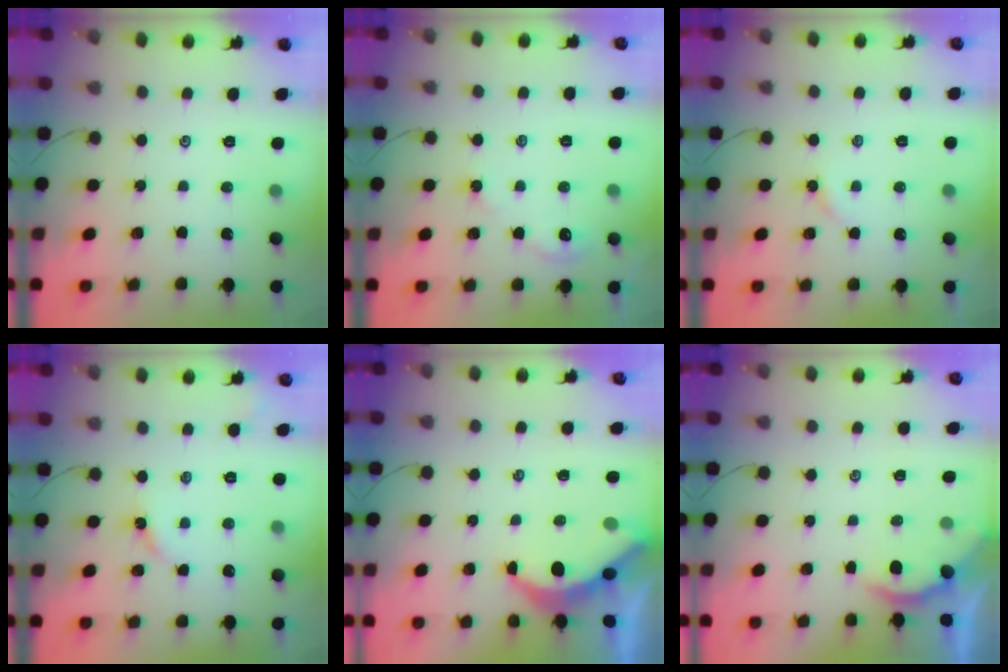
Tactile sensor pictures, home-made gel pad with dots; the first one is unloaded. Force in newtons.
{"total": 2.4, "press": 2.4, "slide": 0.4}
{"total": 2.2, "press": 2.2, "slide": 0.3}
{"total": 2.9, "press": 2.9, "slide": 0.5}
{"total": 5.4, "press": 5.4, "slide": 0.4}
{"total": 1.8, "press": 1.7, "slide": 0.3}